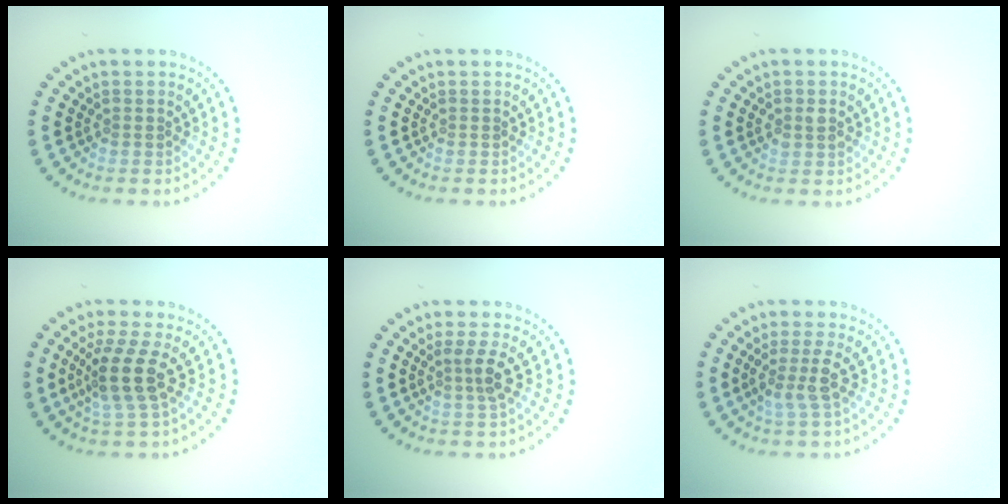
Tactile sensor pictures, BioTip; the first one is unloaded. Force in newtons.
{"total": 0.0}
{"total": 1.3, "press": 1.2, "slide": 0.3}
{"total": 4.0, "press": 3.1, "slide": 2.4}
{"total": 2.3, "press": 1.8, "slide": 1.4}
{"total": 2.5, "press": 2.0, "slide": 1.5}